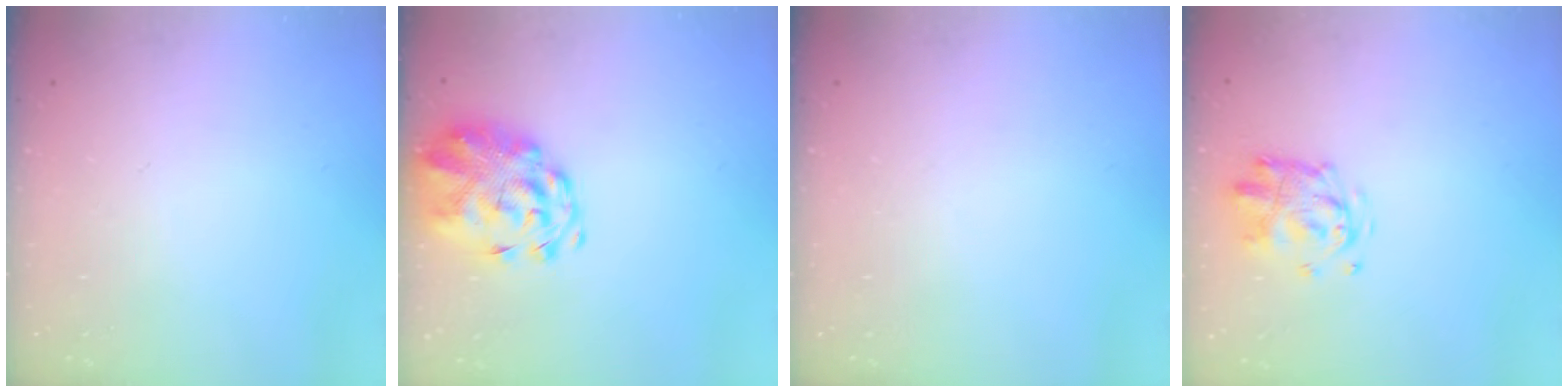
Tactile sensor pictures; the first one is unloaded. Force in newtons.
{"total": 4.3, "press": 4.1, "slide": 1.3}
{"total": 0.0}
{"total": 3.5, "press": 3.5, "slide": 0.6}